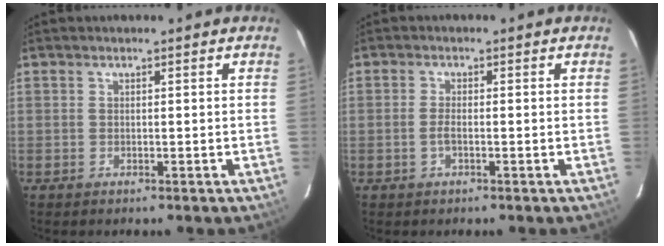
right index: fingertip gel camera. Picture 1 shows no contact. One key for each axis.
{"total": 1.8, "fx": -0.6, "fy": 0.5, "fz": 1.6, "tx": -0.034, "ty": 0.001, "tz": -0.013}